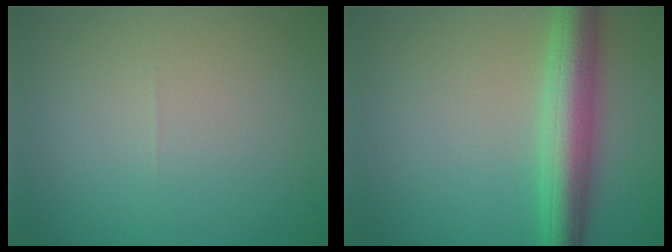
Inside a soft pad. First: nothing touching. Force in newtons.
{"total": 6.1, "press": 6.1, "slide": 0.2}